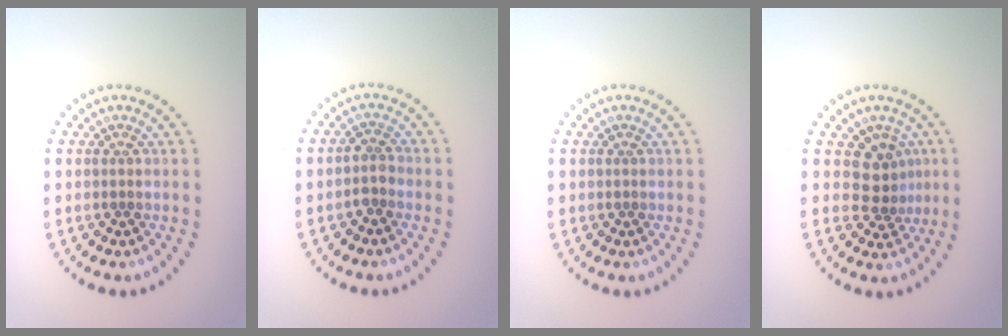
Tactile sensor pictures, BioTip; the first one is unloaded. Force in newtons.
{"total": 1.6, "press": 1.3, "slide": 0.9}
{"total": 0.0}
{"total": 2.7, "press": 2.2, "slide": 1.7}